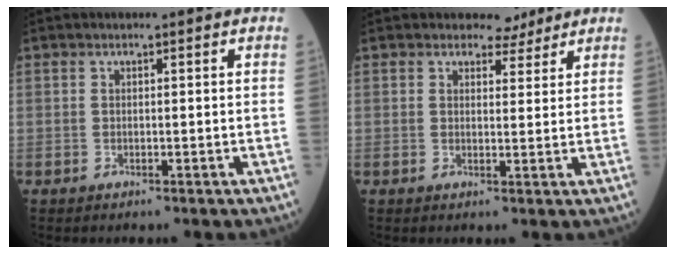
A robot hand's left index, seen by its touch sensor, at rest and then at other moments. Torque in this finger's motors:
{"motor_torque": [0.40, -0.24, 0.11, -0.01]}